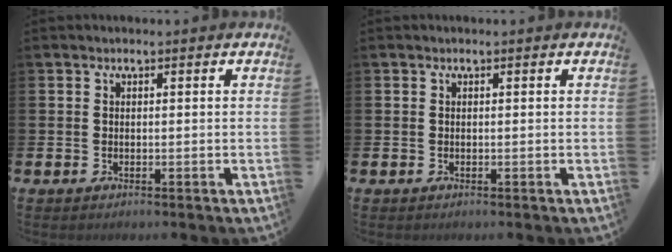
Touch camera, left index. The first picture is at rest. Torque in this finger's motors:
{"motor_torque": [-0.05, -0.19, 0.06, 0.02]}